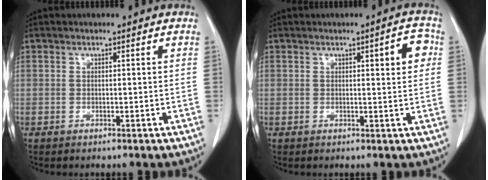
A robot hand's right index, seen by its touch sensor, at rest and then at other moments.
{"total": 3.8, "force": [1.0, 0.8, 3.5], "torque": [-0.046, 0.006, 0.010]}